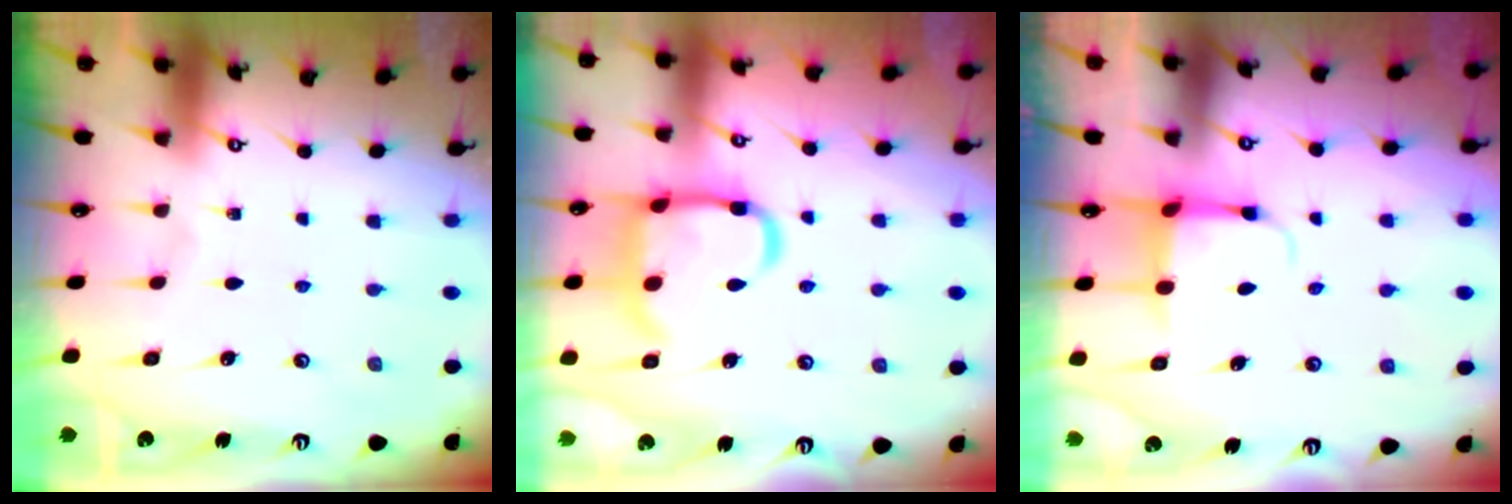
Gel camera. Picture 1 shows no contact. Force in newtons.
{"total": 17.4, "press": 17.3, "slide": 1.6}
{"total": 3.8, "press": 3.6, "slide": 1.3}